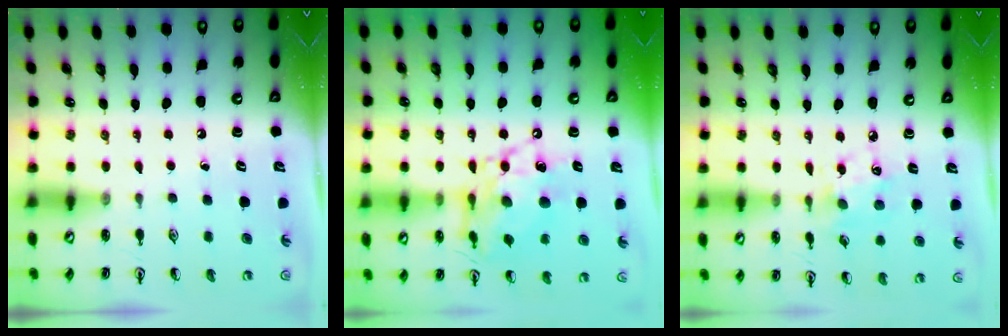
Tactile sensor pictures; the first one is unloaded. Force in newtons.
{"total": 13.3, "press": 13.3, "slide": 1.3}
{"total": 5.3, "press": 5.1, "slide": 1.4}